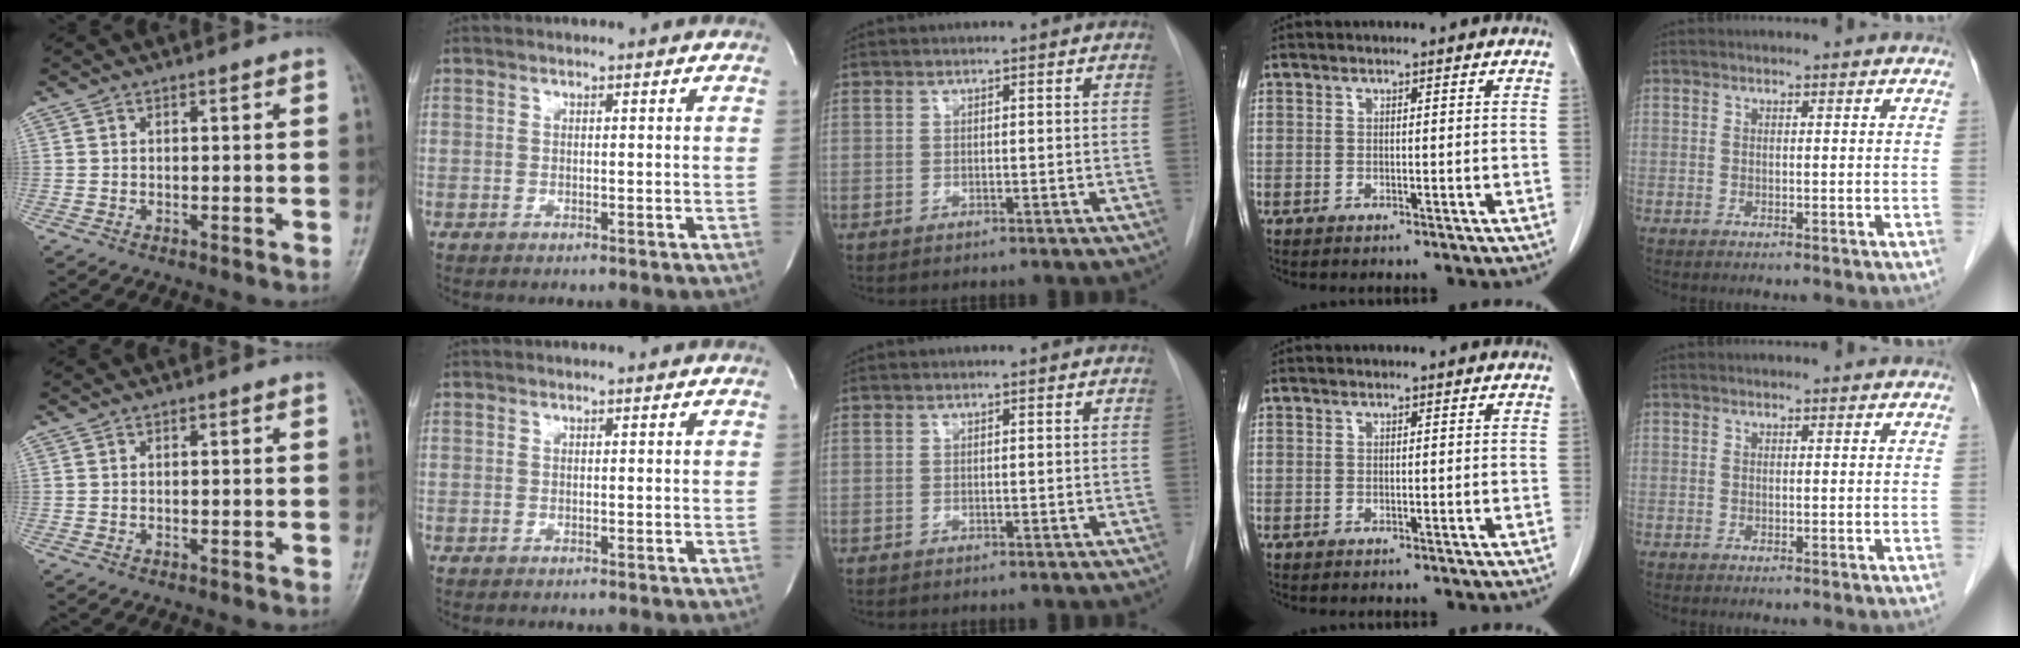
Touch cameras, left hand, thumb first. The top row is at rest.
{}